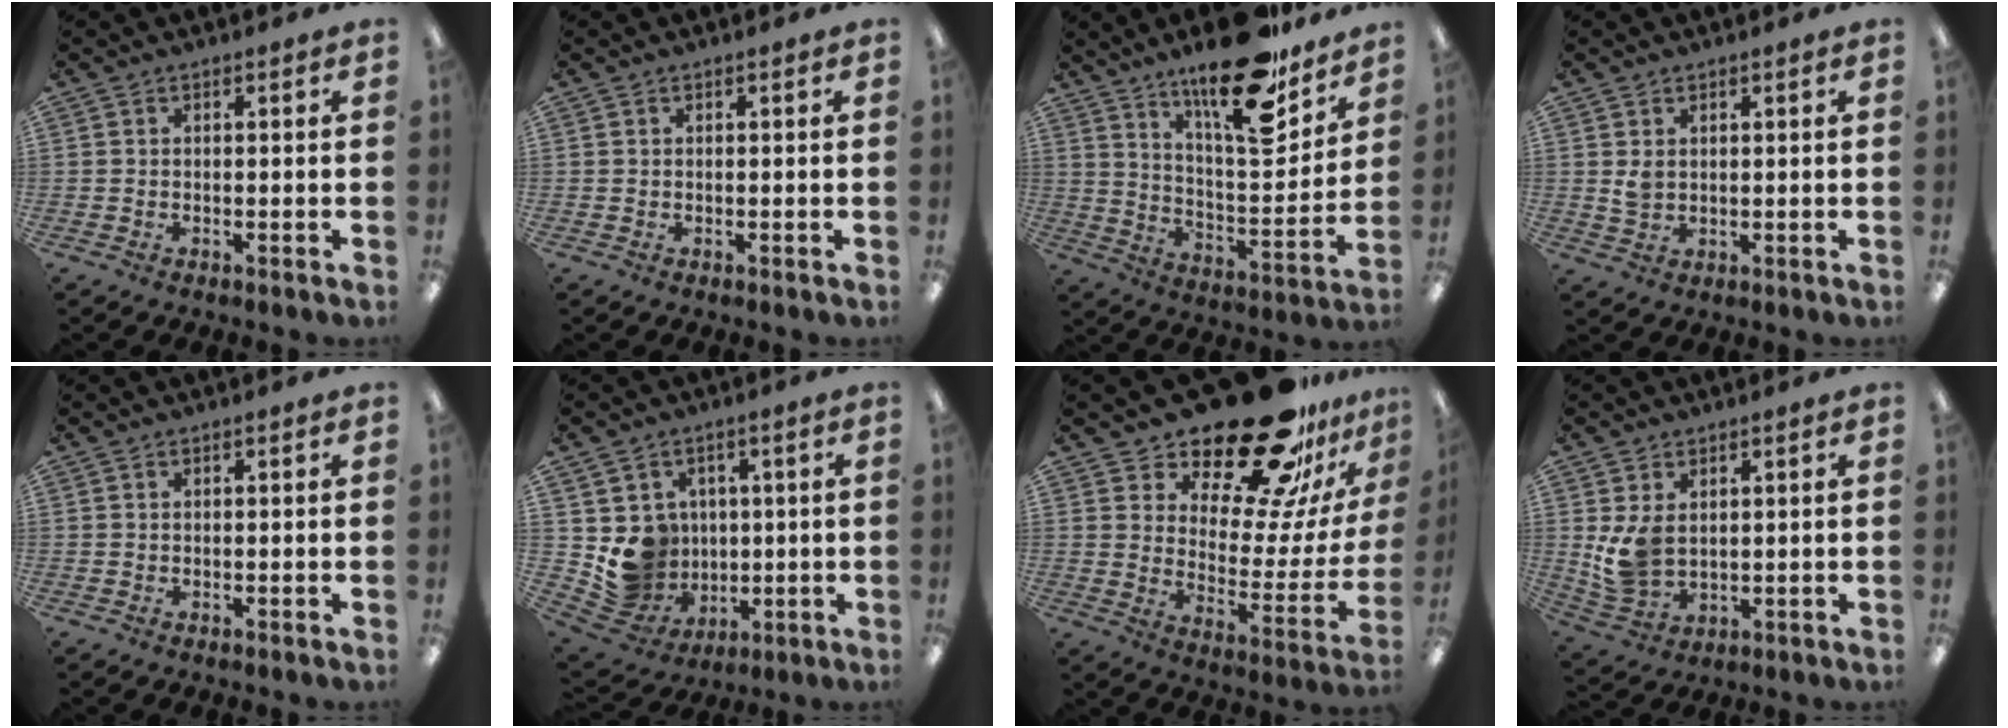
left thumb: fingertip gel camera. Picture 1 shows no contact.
{"total": 0.0}
{"total": 20.9, "force": [15.1, 6.6, 12.9], "torque": [-0.194, -0.105, 0.251]}
{"total": 2.7, "force": [1.2, 2.0, 1.5], "torque": [-0.025, -0.001, 0.020]}
{"total": 0.0}
{"total": 9.8, "force": [1.5, 9.5, 1.8], "torque": [-0.059, -0.017, 0.045]}
{"total": 25.1, "force": [20.5, 7.8, 12.1], "torque": [-0.170, -0.156, 0.347]}
{"total": 7.8, "force": [2.1, 5.4, 5.2], "torque": [-0.110, -0.006, 0.043]}